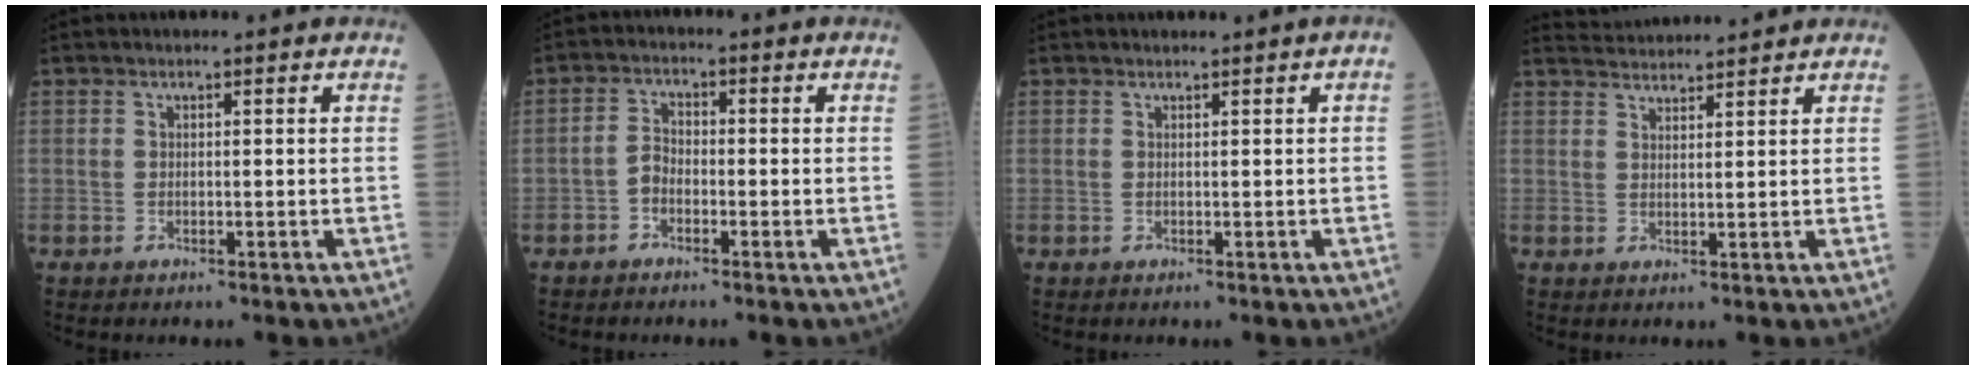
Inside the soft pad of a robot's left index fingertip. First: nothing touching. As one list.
[{"total": 2.3, "force": [-1.2, 1.4, 1.5], "torque": [-0.026, 0.006, -0.028]}, {"total": 0.8, "force": [0.5, -0.1, 0.6], "torque": [-0.008, 0.000, 0.009]}, {"total": 5.6, "force": [5.6, -0.4, 0.6], "torque": [-0.019, 0.030, 0.090]}]